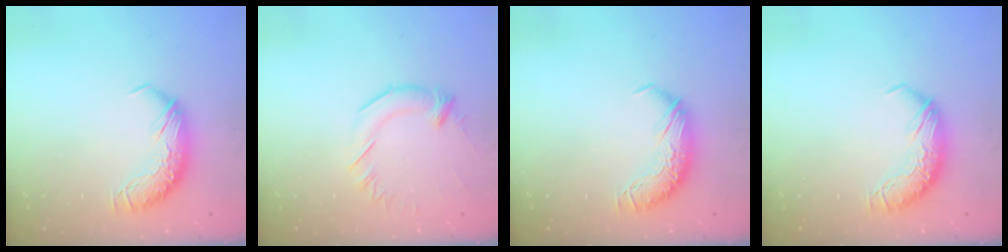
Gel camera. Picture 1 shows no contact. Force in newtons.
{"total": 2.0, "press": 1.9, "slide": 0.7}
{"total": 0.0}
{"total": 0.0}